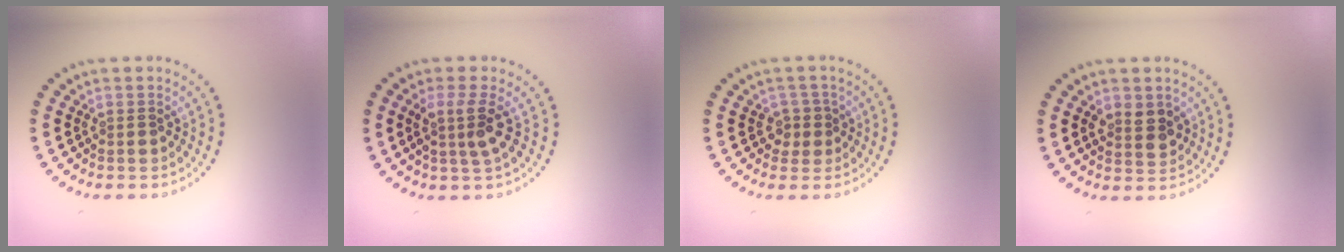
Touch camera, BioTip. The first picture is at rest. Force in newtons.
{"total": 2.7, "press": 2.0, "slide": 1.8}
{"total": 1.3, "press": 1.2, "slide": 0.6}
{"total": 2.2, "press": 2.2, "slide": 0.4}